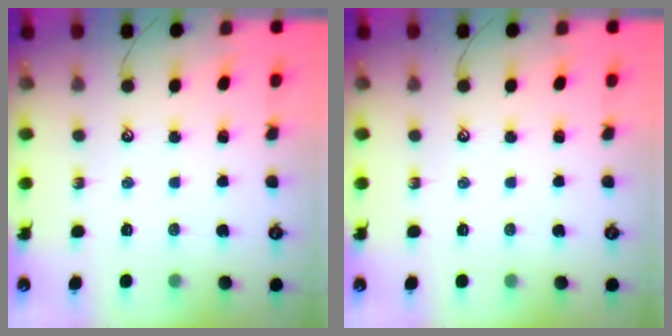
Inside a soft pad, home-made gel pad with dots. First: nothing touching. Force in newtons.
{"total": 0.0}